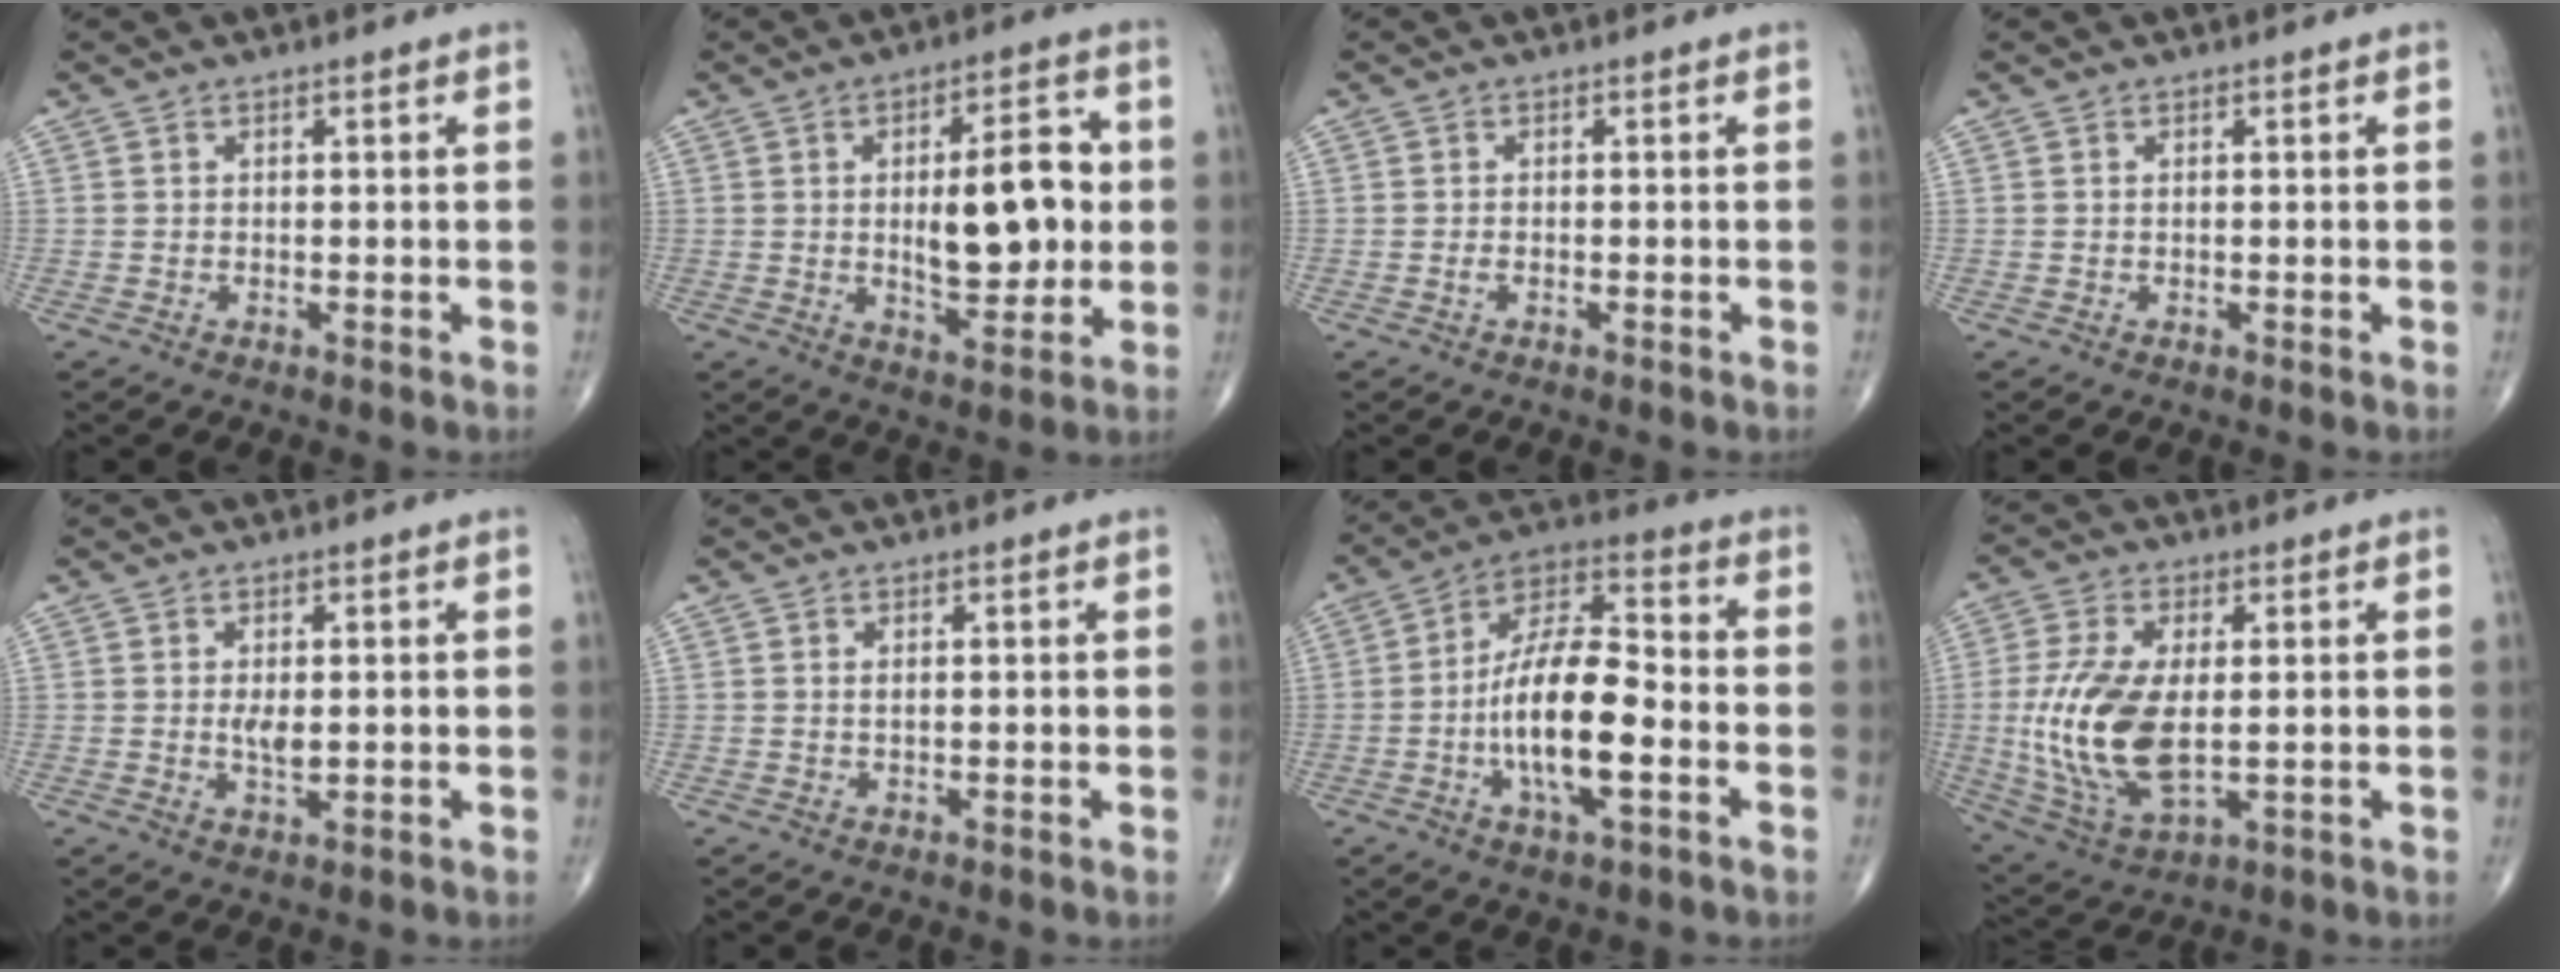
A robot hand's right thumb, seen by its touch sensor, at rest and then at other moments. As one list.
[{"total": 14.7, "force": [0.8, 6.3, 13.2], "torque": [-0.164, 0.000, 0.017]}, {"total": 0.7, "force": [-0.3, 0.2, 0.6], "torque": [-0.014, 0.000, -0.007]}, {"total": 0.0}, {"total": 2.9, "force": [0.1, 1.2, 2.6], "torque": [-0.047, -0.006, 0.003]}, {"total": 0.7, "force": [0.2, 0.2, 0.6], "torque": [-0.014, -0.001, 0.004]}, {"total": 16.5, "force": [-3.8, 6.0, 14.9], "torque": [-0.267, 0.033, -0.073]}, {"total": 16.1, "force": [-0.3, 8.0, 14.0], "torque": [-0.300, -0.013, 0.008]}]